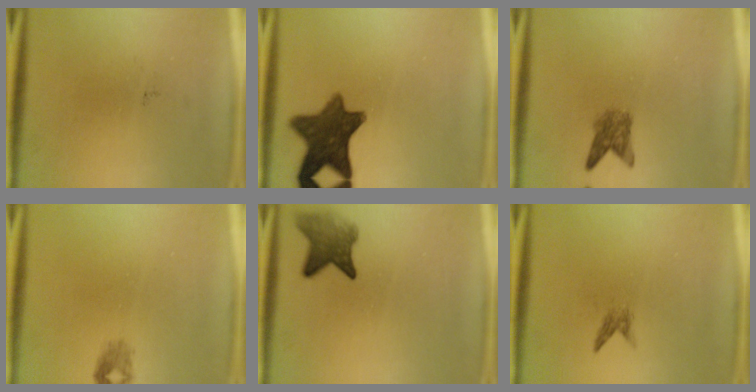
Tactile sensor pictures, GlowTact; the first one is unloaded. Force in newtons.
{"total": 10.7}
{"total": 2.9}
{"total": 1.2}
{"total": 4.5}
{"total": 0.9}